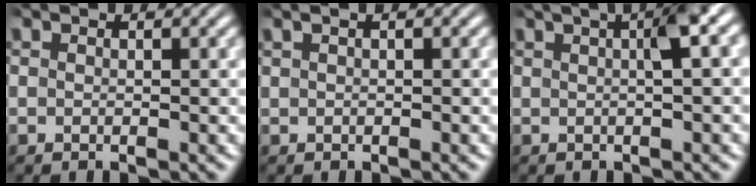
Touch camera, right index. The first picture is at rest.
{"total": 1.2, "force": [0.7, 0.2, 1.0], "torque": [-0.007, 0.015, 0.006]}
{"total": 5.4, "force": [2.0, 1.4, 4.8], "torque": [-0.063, 0.023, 0.020]}